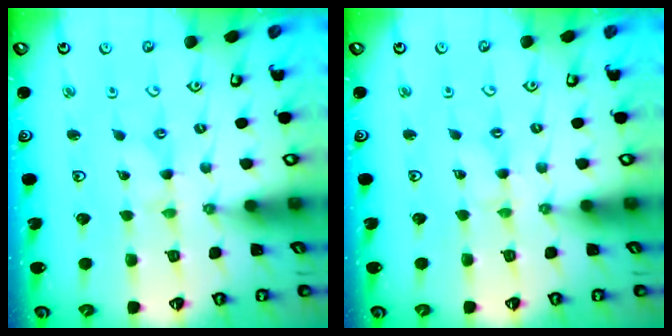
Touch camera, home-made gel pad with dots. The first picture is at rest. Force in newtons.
{"total": 0.5, "press": 0.5, "slide": 0.1}